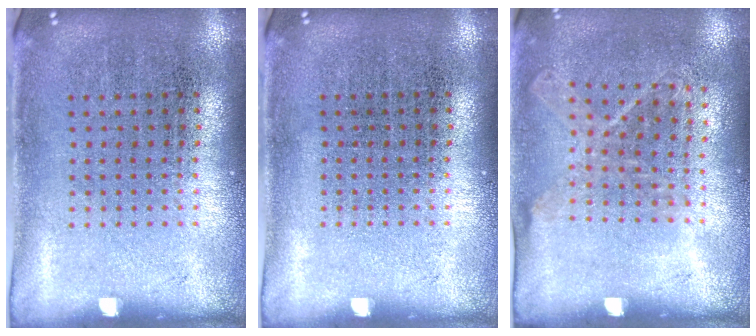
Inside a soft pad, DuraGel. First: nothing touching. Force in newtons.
{"total": 0.0}
{"total": 1.2, "press": 1.0, "slide": 0.6}